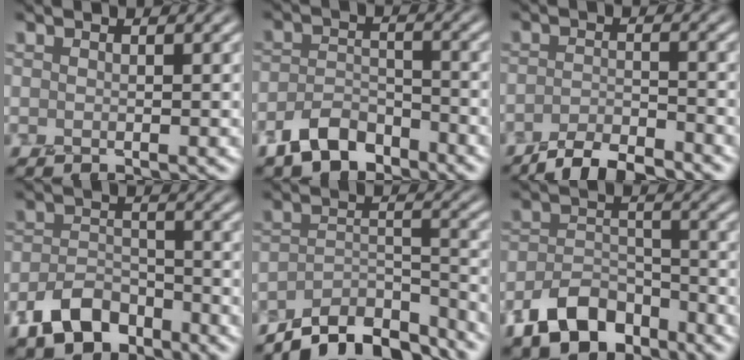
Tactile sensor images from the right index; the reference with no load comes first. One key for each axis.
{"total": 4.1, "fx": -3.1, "fy": 2.0, "fz": 1.8, "tx": -0.031, "ty": 0.000, "tz": -0.064}
{"total": 4.0, "fx": -3.5, "fy": 0.7, "fz": 1.8, "tx": -0.028, "ty": 0.003, "tz": -0.069}
{"total": 4.5, "fx": -3.0, "fy": 2.6, "fz": 2.2, "tx": -0.038, "ty": 0.002, "tz": -0.060}
{"total": 8.0, "fx": -7.0, "fy": 2.4, "fz": 3.0, "tx": -0.045, "ty": -0.008, "tz": -0.109}
{"total": 5.7, "fx": -4.0, "fy": 3.1, "fz": 2.7, "tx": -0.045, "ty": 0.000, "tz": -0.078}